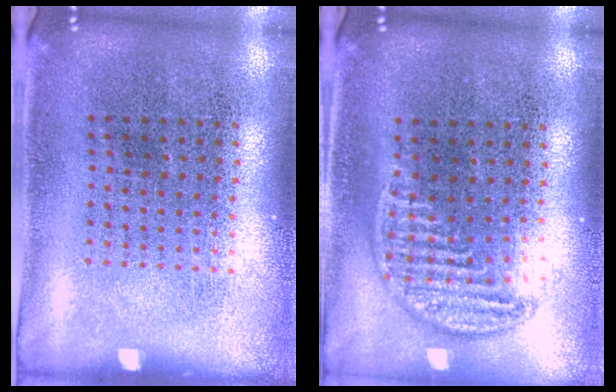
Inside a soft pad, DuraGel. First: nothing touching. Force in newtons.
{"total": 1.0, "press": 1.0, "slide": 0.4}